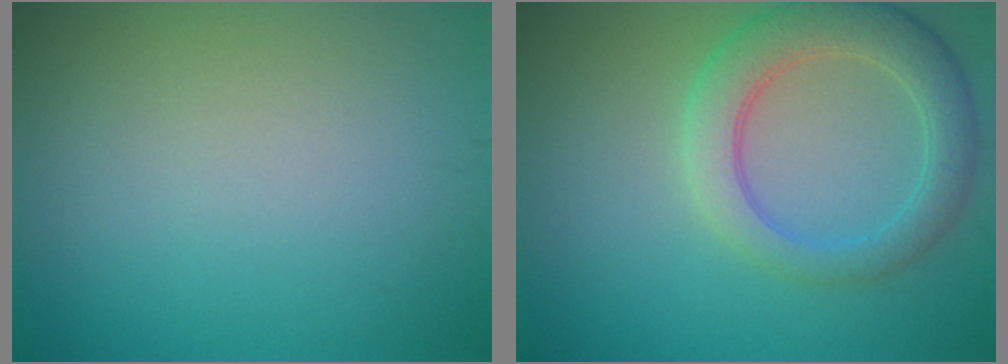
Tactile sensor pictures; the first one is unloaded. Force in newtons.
{"total": 5.0, "press": 4.9, "slide": 0.4}